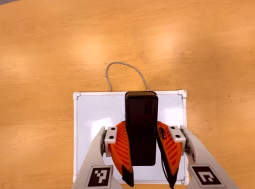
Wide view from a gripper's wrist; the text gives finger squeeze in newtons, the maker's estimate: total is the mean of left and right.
{"total": 6.5, "left": 5.4, "right": 7.5}